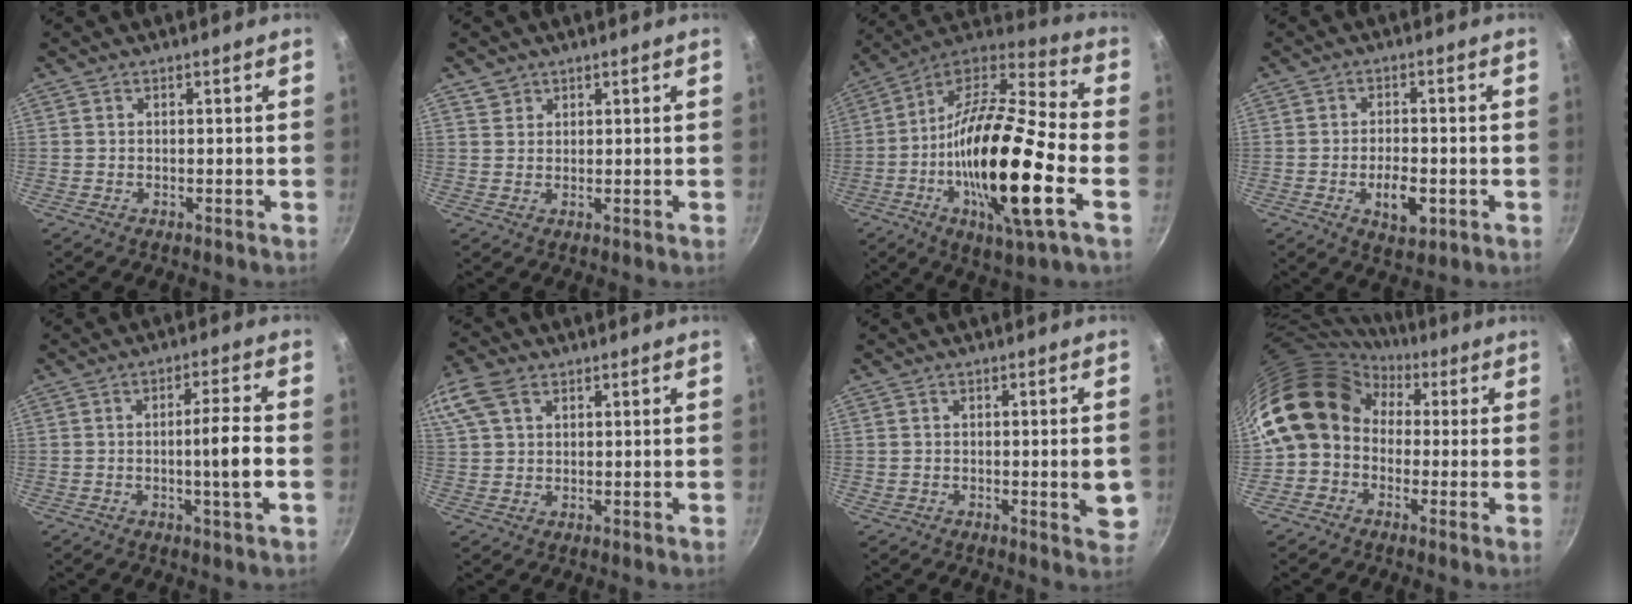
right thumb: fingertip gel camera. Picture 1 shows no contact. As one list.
[{"total": 2.1, "force": [1.3, 1.6, 0.1], "torque": [0.013, 0.004, 0.022]}, {"total": 26.5, "force": [-6.5, 6.8, 24.8], "torque": [-0.442, 0.019, -0.134]}, {"total": 6.6, "force": [-1.9, 3.2, 5.4], "torque": [-0.078, 0.007, -0.027]}, {"total": 6.8, "force": [-1.2, -0.1, 6.7], "torque": [-0.116, 0.010, -0.021]}, {"total": 8.9, "force": [4.3, 5.7, 5.3], "torque": [-0.110, 0.017, 0.081]}, {"total": 4.7, "force": [-0.5, 1.4, 4.5], "torque": [-0.054, -0.007, -0.006]}, {"total": 12.7, "force": [1.4, 10.6, 7.0], "torque": [-0.093, 0.030, 0.002]}]